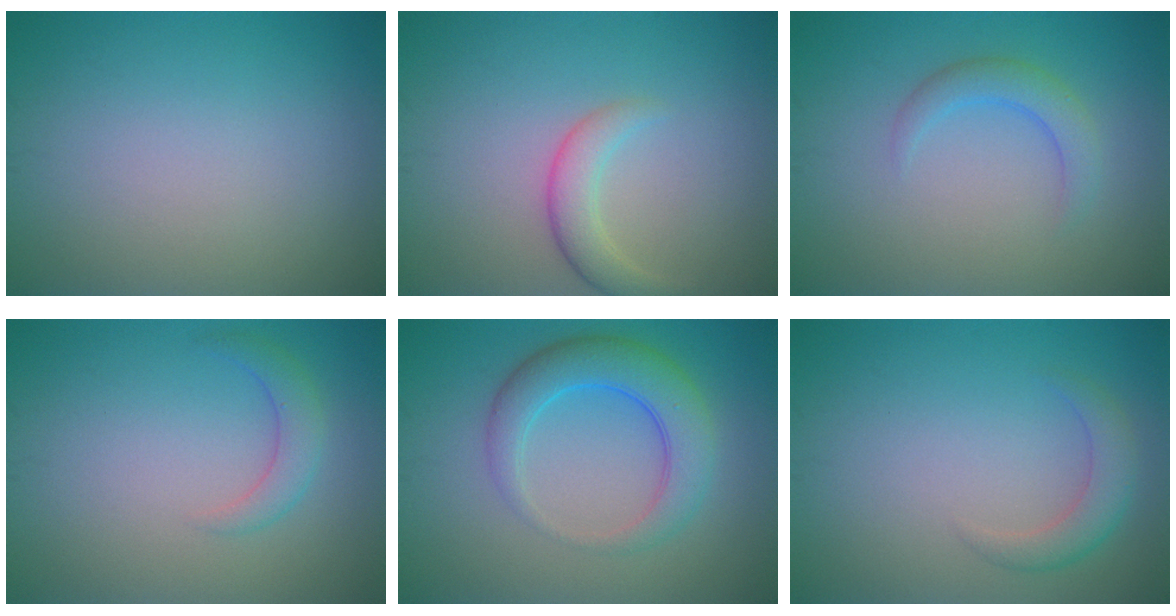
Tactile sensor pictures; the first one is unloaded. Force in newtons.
{"total": 2.6, "press": 2.6, "slide": 0.2}
{"total": 2.4, "press": 2.4, "slide": 0.1}
{"total": 2.0, "press": 2.0, "slide": 0.1}
{"total": 5.2, "press": 5.2, "slide": 0.3}
{"total": 2.4, "press": 2.4, "slide": 0.1}